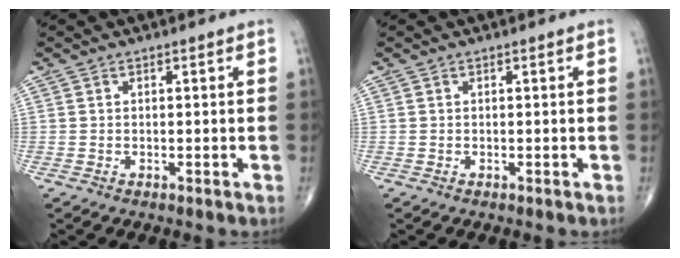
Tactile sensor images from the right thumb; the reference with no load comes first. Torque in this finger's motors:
{"motor_torque": [0.09, 0.01, 0.18, 0.07, -0.02]}